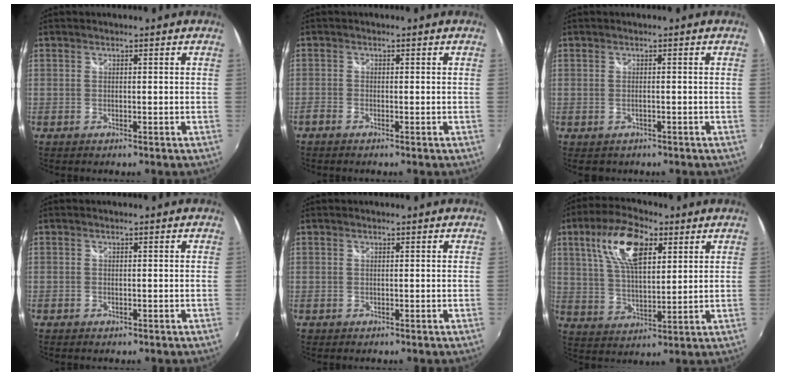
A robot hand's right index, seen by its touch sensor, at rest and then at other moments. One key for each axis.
{"total": 1.3, "fx": -1.1, "fy": 0.5, "fz": 0.6, "tx": -0.018, "ty": -0.001, "tz": -0.024}
{"total": 1.6, "fx": -0.9, "fy": 1.1, "fz": 0.6, "tx": -0.016, "ty": -0.004, "tz": -0.010}
{"total": 0.6, "fx": -0.4, "fy": 0.4, "fz": 0.2, "tx": -0.001, "ty": -0.003, "tz": -0.007}
{"total": 0.8, "fx": -0.1, "fy": 0.8, "fz": -0.1, "tx": 0.001, "ty": 0.002, "tz": 0.001}
{"total": 13.3, "fx": 6.0, "fy": 5.8, "fz": 10.4, "tx": -0.197, "ty": 0.022, "tz": 0.111}